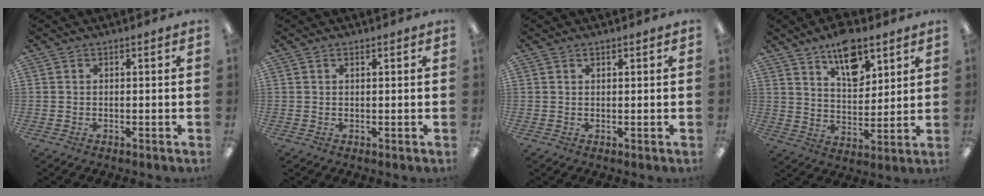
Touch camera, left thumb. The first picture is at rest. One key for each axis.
{"total": 0.5, "fx": 0.4, "fy": 0.2, "fz": 0.3, "tx": -0.006, "ty": 0.003, "tz": 0.007}
{"total": 0.7, "fx": 0.5, "fy": 0.3, "fz": 0.3, "tx": -0.007, "ty": 0.001, "tz": 0.010}
{"total": 12.1, "fx": 8.2, "fy": 6.1, "fz": 6.6, "tx": -0.096, "ty": -0.039, "tz": 0.143}